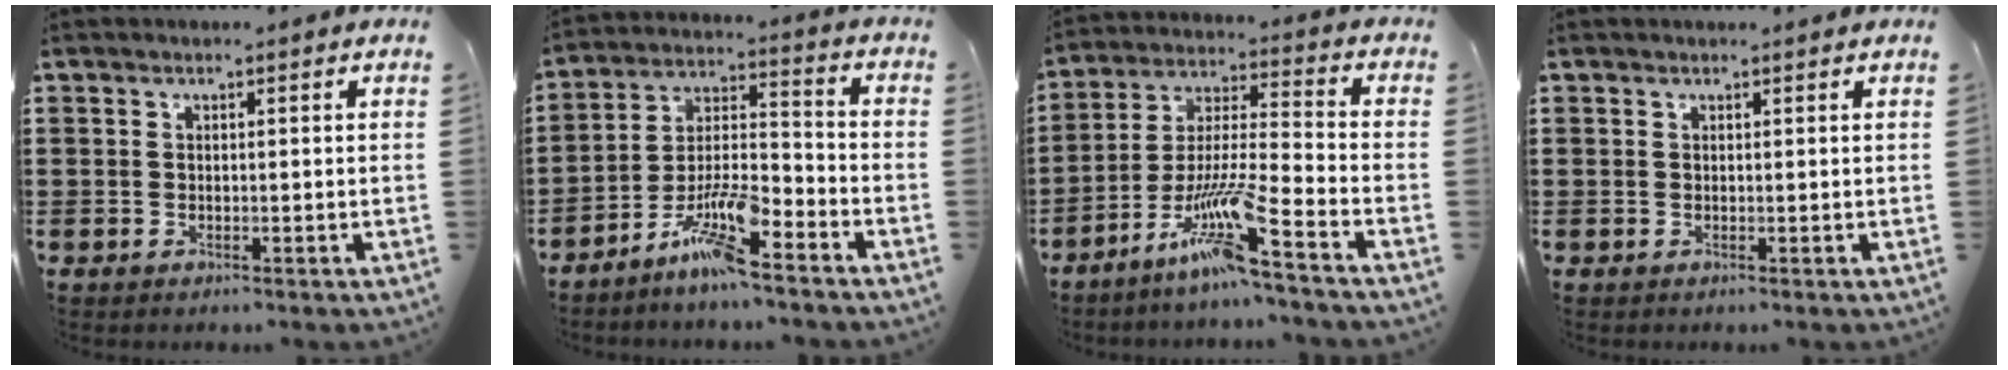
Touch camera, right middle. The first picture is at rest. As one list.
[{"total": 9.3, "force": [-6.6, 1.3, 6.4], "torque": [-0.144, -0.007, -0.131]}, {"total": 11.2, "force": [-7.5, 0.0, 8.3], "torque": [-0.172, -0.011, -0.152]}, {"total": 0.0}]